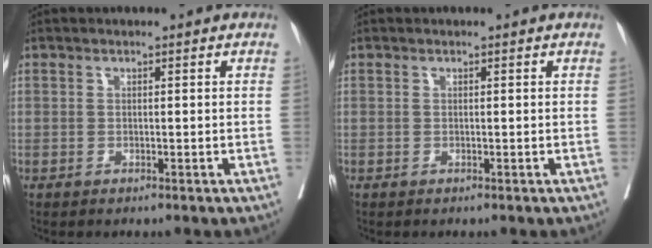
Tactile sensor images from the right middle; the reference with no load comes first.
{"total": 0.0}